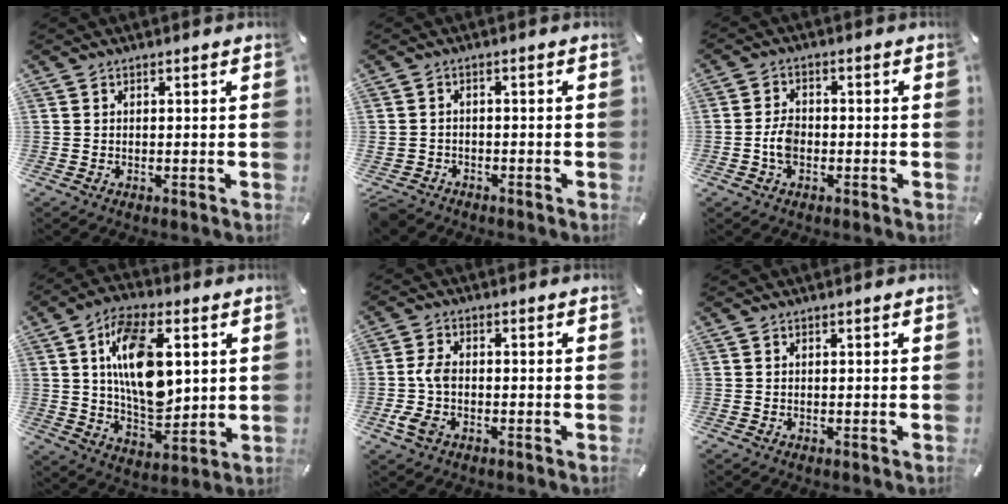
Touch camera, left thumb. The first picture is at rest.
{"total": 2.8, "force": [-2.0, 1.9, 0.6], "torque": [-0.027, 0.008, -0.045]}
{"total": 4.4, "force": [-1.1, 2.9, 3.1], "torque": [-0.069, 0.005, -0.023]}
{"total": 16.7, "force": [3.9, 9.5, 13.1], "torque": [-0.253, 0.002, 0.064]}
{"total": 5.4, "force": [-1.4, 3.3, 4.1], "torque": [-0.096, 0.002, -0.029]}
{"total": 0.0}